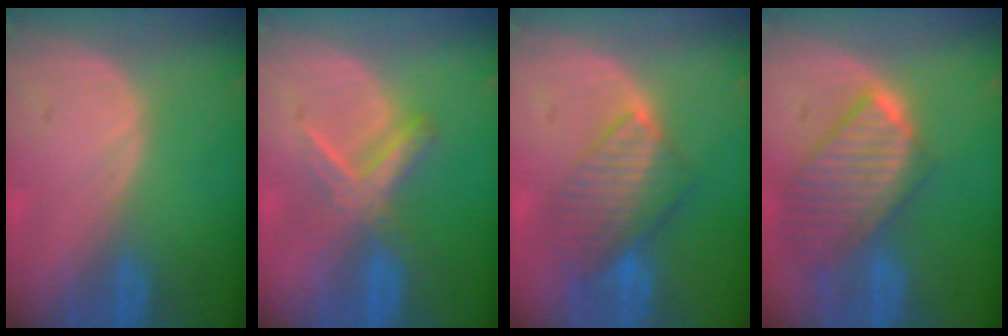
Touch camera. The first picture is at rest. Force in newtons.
{"total": 5.6, "press": 5.4, "slide": 1.1}
{"total": 8.1, "press": 7.1, "slide": 4.0}
{"total": 9.8, "press": 8.6, "slide": 4.7}